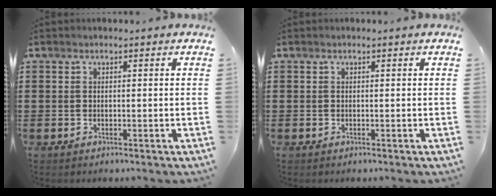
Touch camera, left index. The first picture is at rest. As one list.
[{"total": 0.0}]